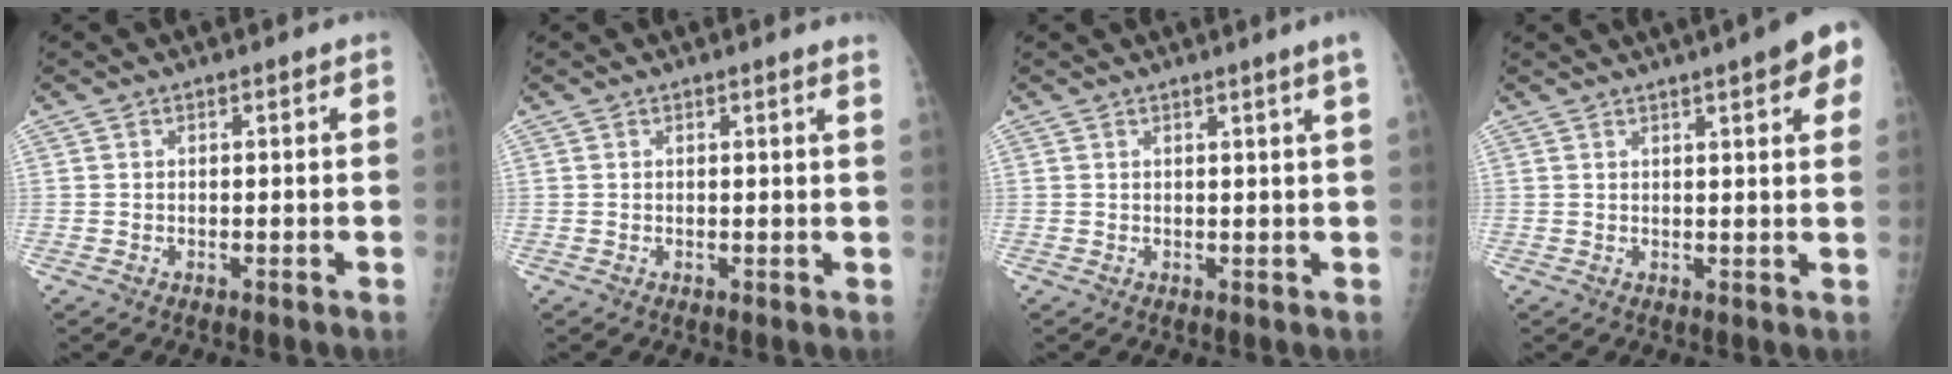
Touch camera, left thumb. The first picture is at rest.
{"total": 1.6, "force": [1.4, -0.3, 0.7], "torque": [-0.024, -0.010, 0.009]}
{"total": 2.6, "force": [1.5, -0.9, 1.8], "torque": [-0.026, -0.009, 0.025]}
{"total": 9.7, "force": [5.3, 1.9, 8.0], "torque": [-0.077, -0.004, 0.056]}